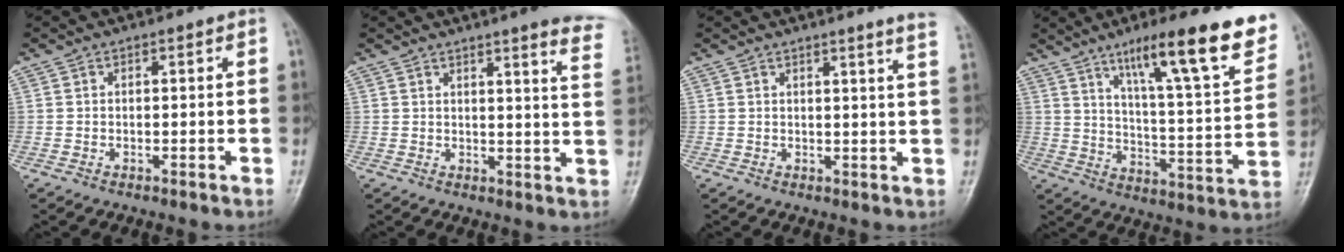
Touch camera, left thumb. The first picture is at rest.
{"total": 13.6, "force": [10.4, 0.9, 8.7], "torque": [-0.090, -0.055, 0.102]}
{"total": 7.1, "force": [5.7, -0.8, 4.1], "torque": [-0.048, -0.029, 0.047]}
{"total": 21.5, "force": [13.0, 3.6, 16.7], "torque": [-0.220, -0.048, 0.201]}